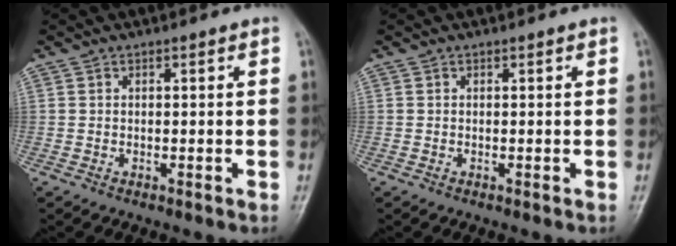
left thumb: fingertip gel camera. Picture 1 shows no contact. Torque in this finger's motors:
{"motor_torque": [0.01, 0.02, 0.00, 0.00, 0.00]}